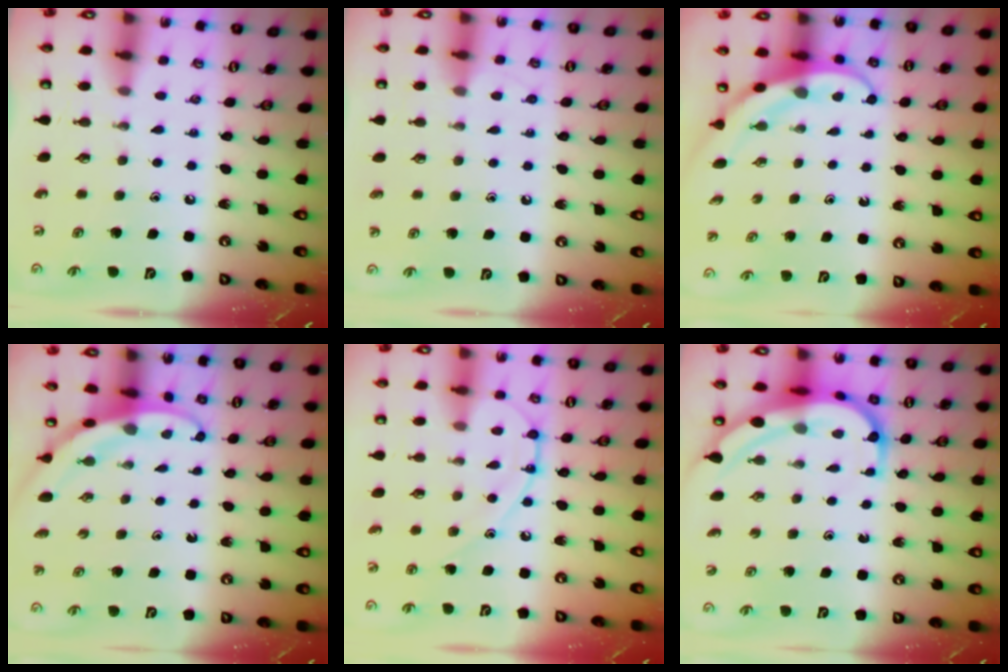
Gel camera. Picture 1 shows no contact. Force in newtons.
{"total": 2.4, "press": 2.4, "slide": 0.3}
{"total": 4.0, "press": 3.9, "slide": 0.3}
{"total": 3.0, "press": 3.0, "slide": 0.1}
{"total": 10.2, "press": 10.2, "slide": 0.1}
{"total": 8.6, "press": 8.5, "slide": 0.9}